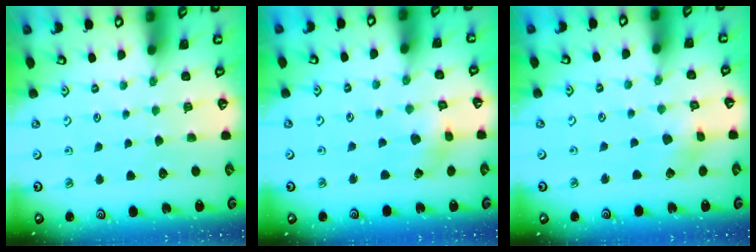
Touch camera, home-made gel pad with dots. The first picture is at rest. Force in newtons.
{"total": 3.0, "press": 2.9, "slide": 0.5}
{"total": 3.7, "press": 3.7, "slide": 0.5}